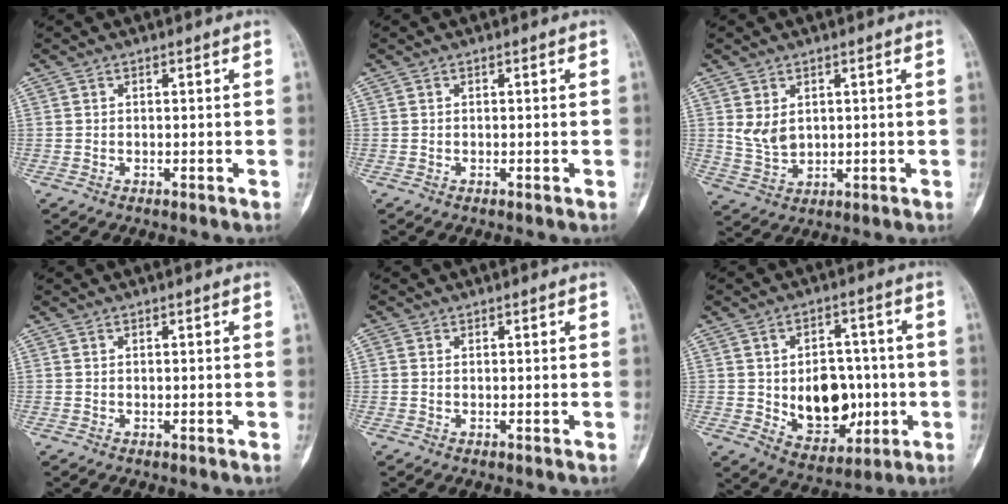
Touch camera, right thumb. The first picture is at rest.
{"total": 0.0}
{"total": 4.8, "force": [1.3, 3.5, 3.0], "torque": [-0.042, -0.011, 0.038]}
{"total": 0.0}
{"total": 0.7, "force": [0.3, 0.5, 0.4], "torque": [-0.010, 0.001, 0.004]}
{"total": 13.9, "force": [-1.4, 9.5, 10.0], "torque": [-0.096, 0.007, -0.004]}